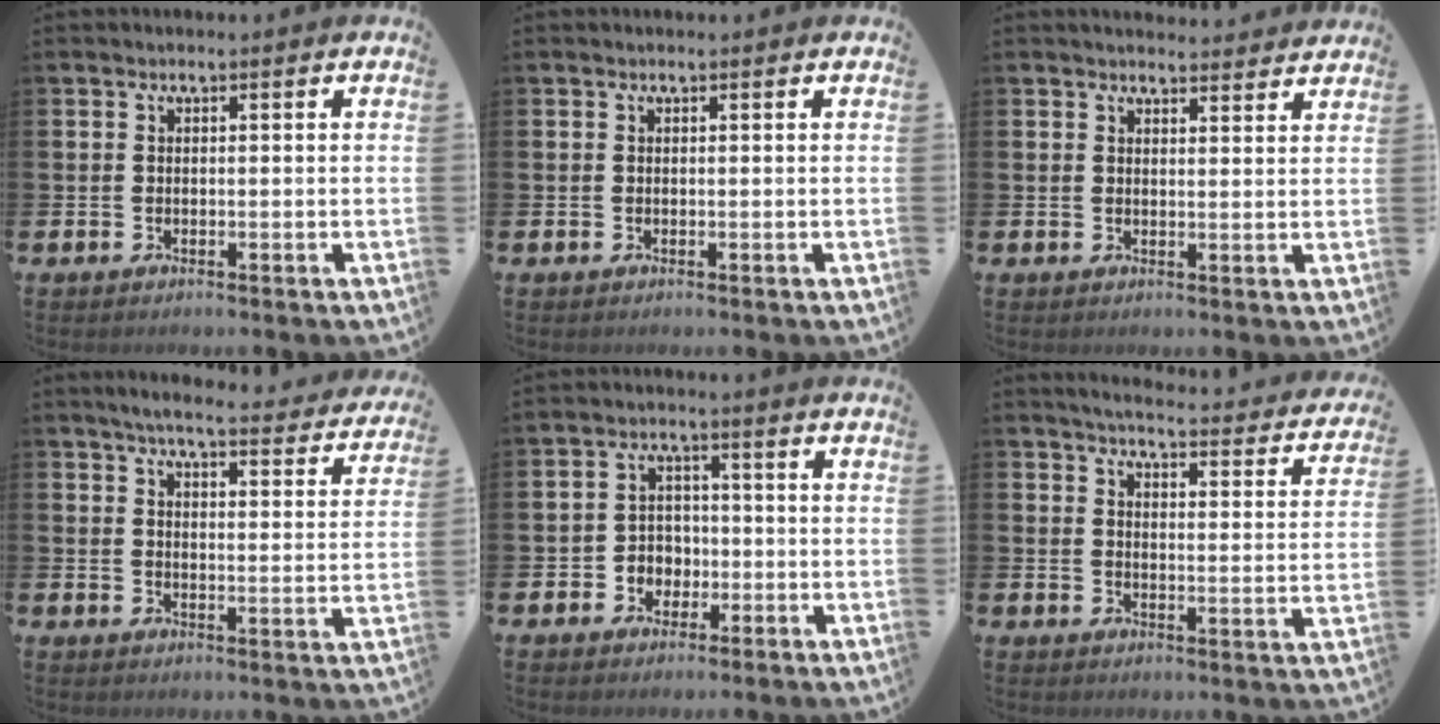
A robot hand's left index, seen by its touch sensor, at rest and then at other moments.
{"total": 0.0}
{"total": 2.7, "force": [2.6, 0.3, 0.0], "torque": [0.006, -0.020, 0.046]}
{"total": 5.0, "force": [4.7, 0.2, 1.7], "torque": [-0.038, -0.036, 0.076]}
{"total": 3.4, "force": [-0.9, 3.1, 0.7], "torque": [-0.024, 0.001, -0.025]}
{"total": 4.0, "force": [3.9, 0.1, 1.1], "torque": [-0.034, -0.037, 0.061]}